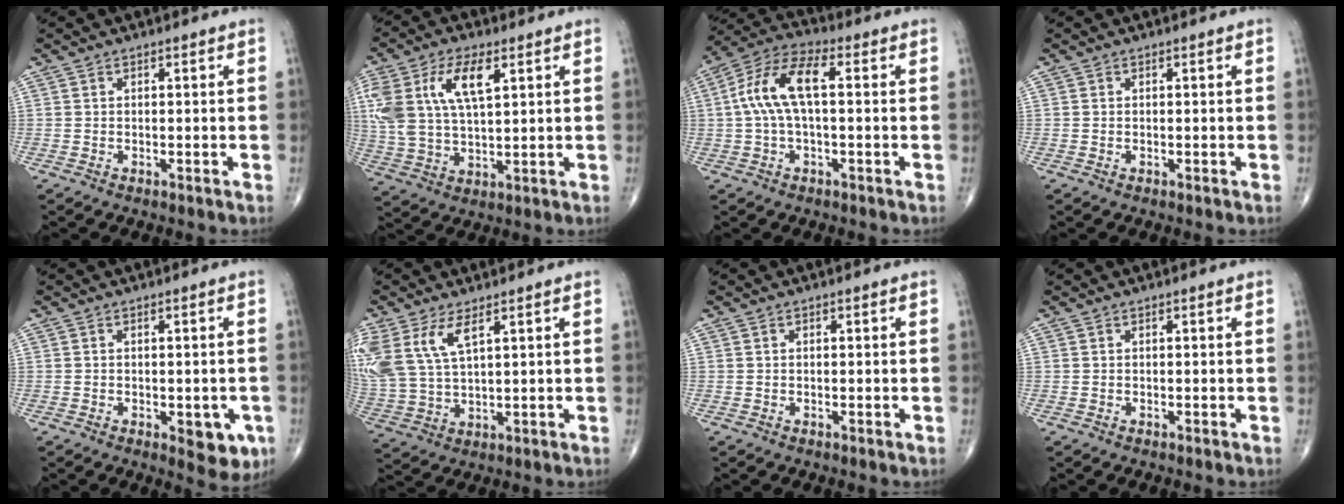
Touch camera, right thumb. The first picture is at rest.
{"total": 14.2, "force": [5.1, 6.7, 11.5], "torque": [-0.239, 0.001, 0.102]}
{"total": 11.1, "force": [0.9, 4.6, 10.0], "torque": [-0.216, 0.038, 0.010]}
{"total": 0.0}
{"total": 6.2, "force": [-2.1, 2.9, 5.1], "torque": [-0.038, -0.004, -0.019]}
{"total": 12.3, "force": [5.7, 5.6, 9.4], "torque": [-0.222, -0.011, 0.124]}
{"total": 0.0}
{"total": 0.0}